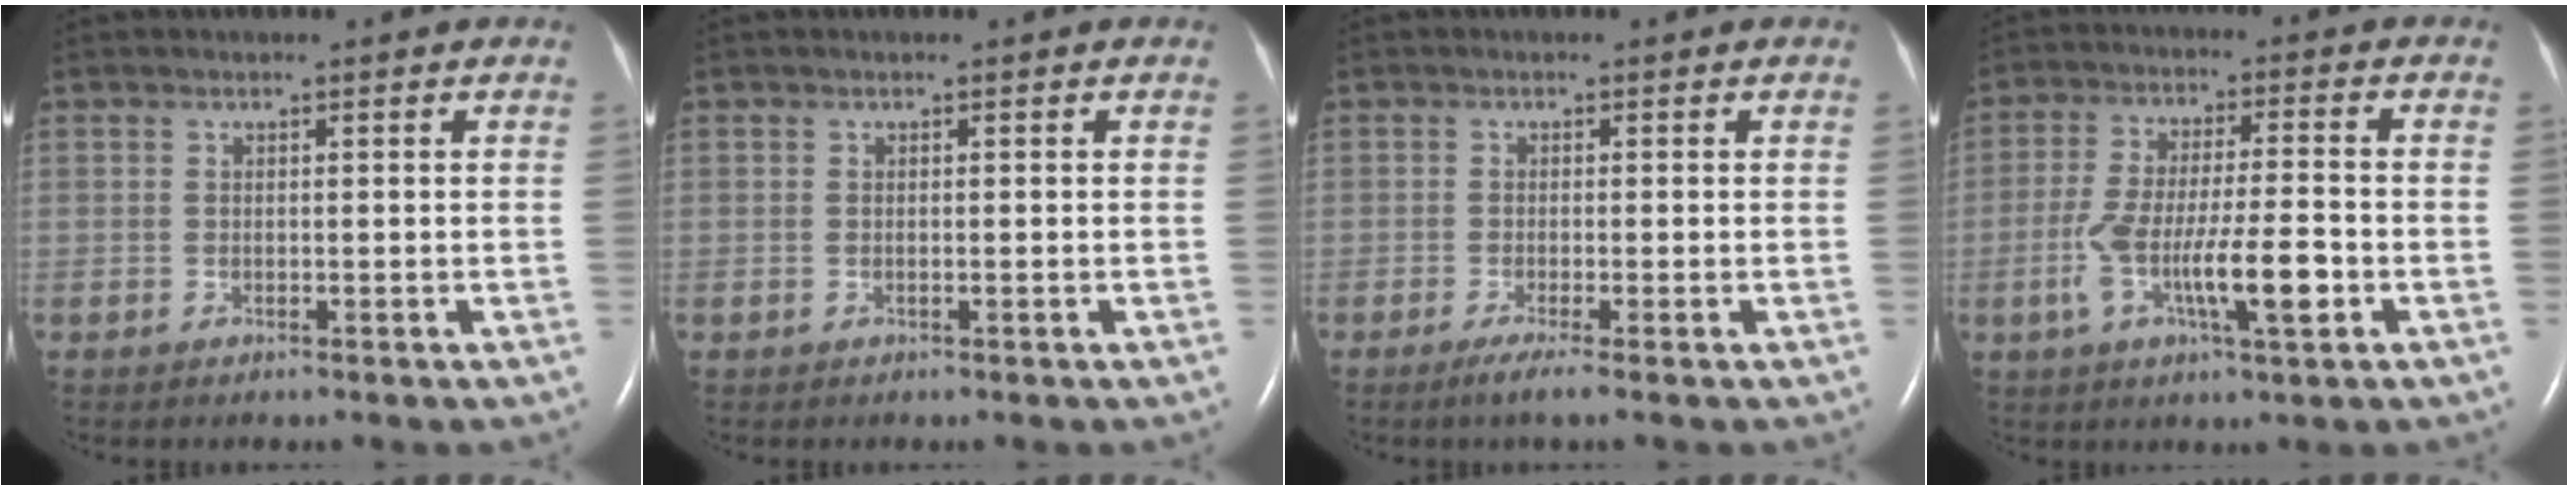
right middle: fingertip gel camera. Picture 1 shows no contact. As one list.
[{"total": 0.0}, {"total": 2.3, "force": [-1.5, -0.3, 1.8], "torque": [-0.040, -0.009, -0.032]}, {"total": 10.7, "force": [-3.4, 1.4, 10.0], "torque": [-0.188, -0.002, -0.060]}]